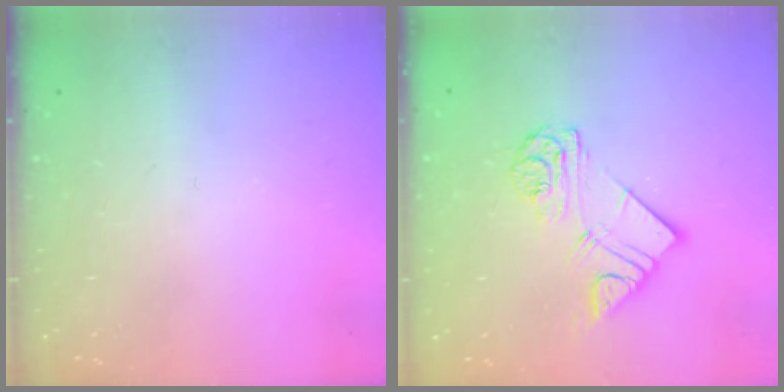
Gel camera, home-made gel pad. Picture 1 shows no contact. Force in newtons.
{"total": 11.1, "press": 11.0, "slide": 1.2}